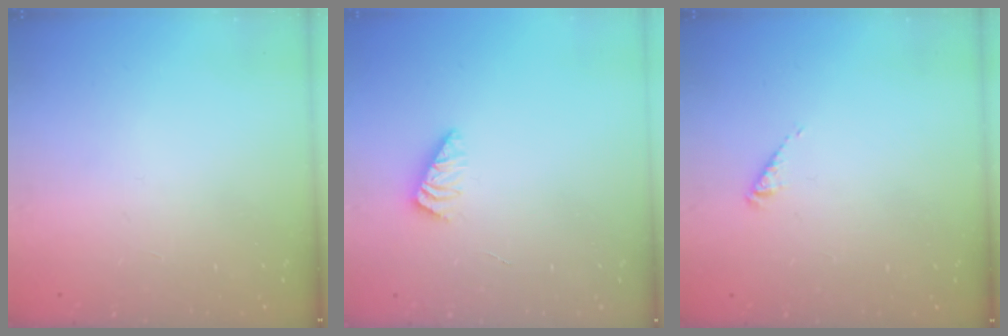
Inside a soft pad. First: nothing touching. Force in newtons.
{"total": 2.8, "press": 2.8, "slide": 0.4}
{"total": 1.1, "press": 1.0, "slide": 0.3}